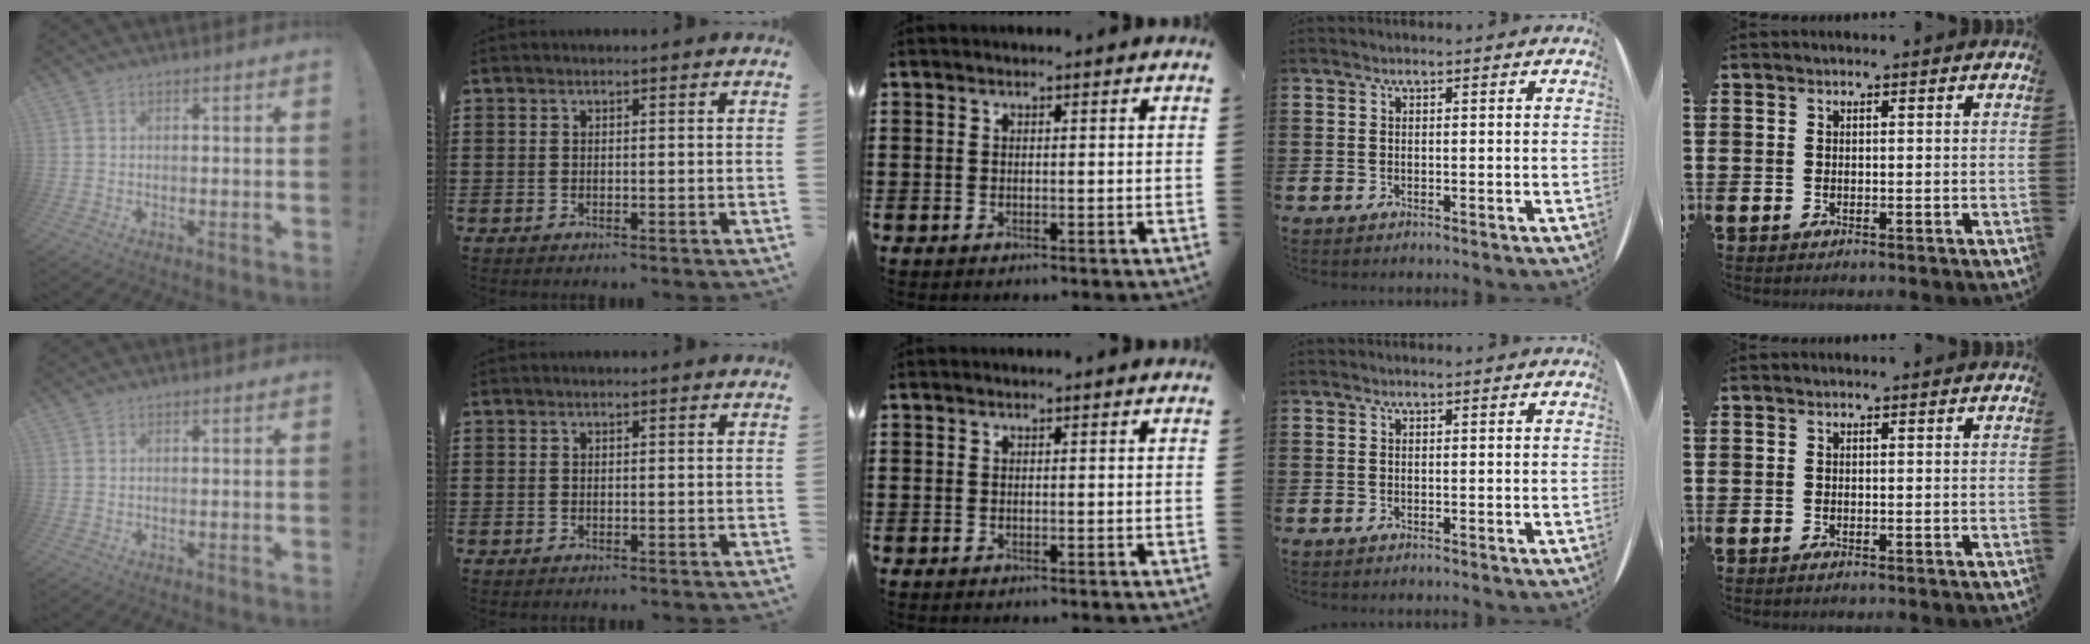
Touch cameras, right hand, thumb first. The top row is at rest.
{}